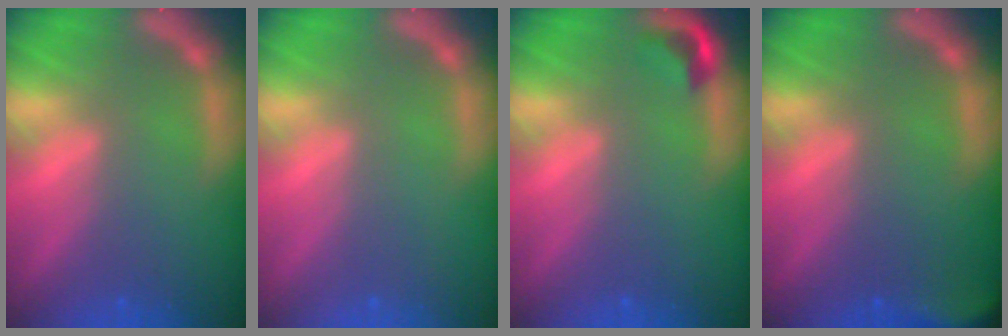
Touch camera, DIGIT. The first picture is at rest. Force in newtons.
{"total": 0.0}
{"total": 1.9}
{"total": 4.4}